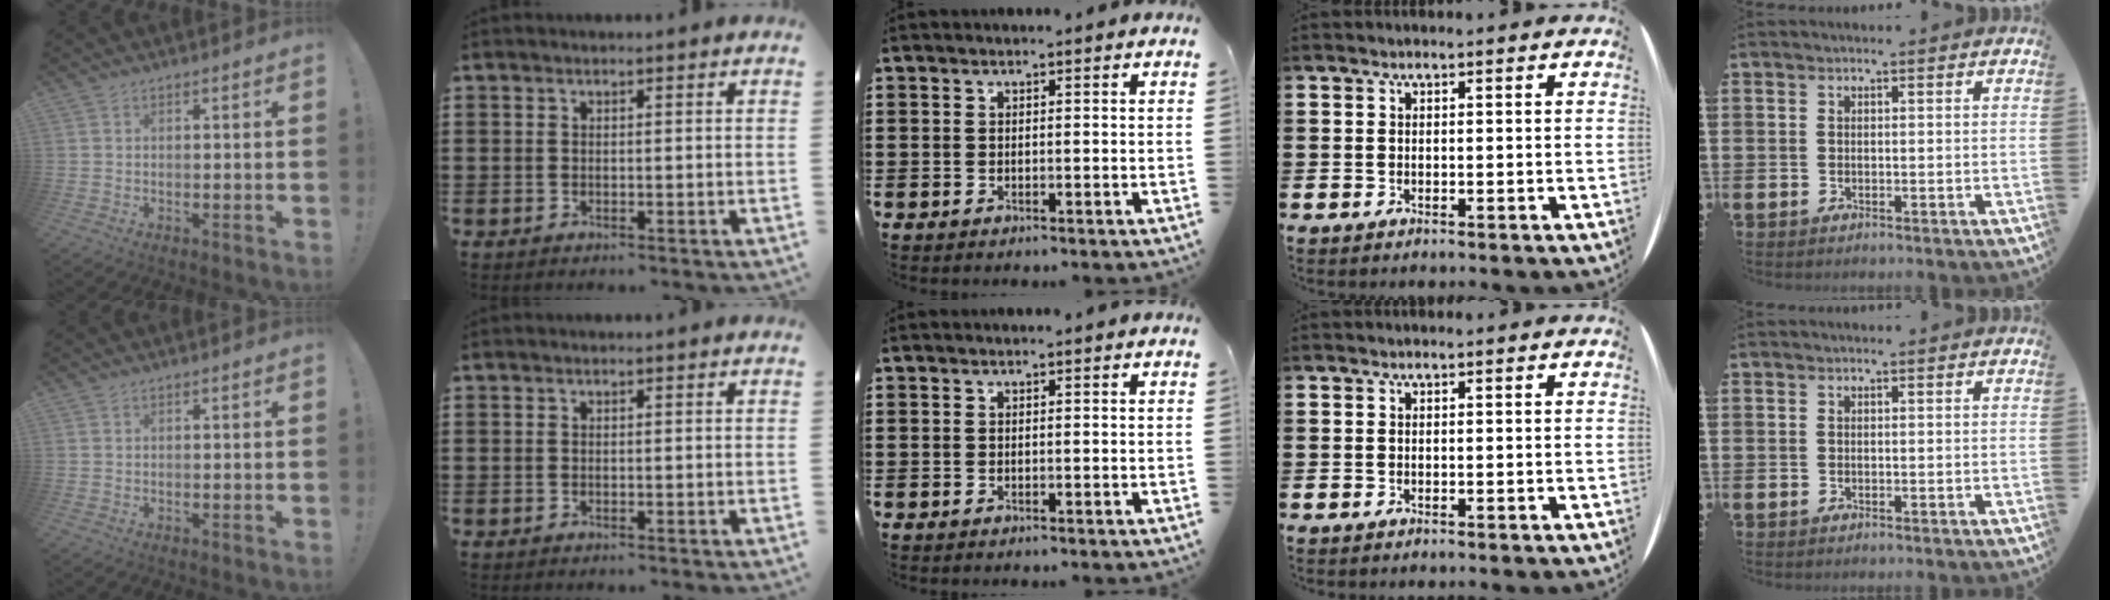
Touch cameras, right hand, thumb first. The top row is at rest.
{}